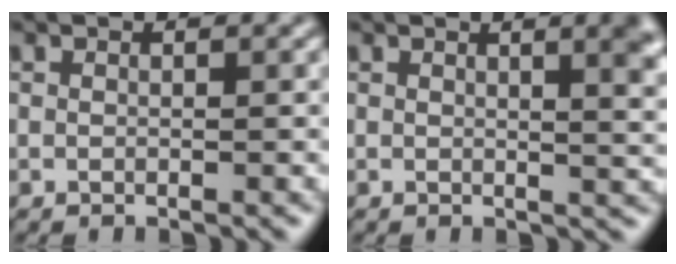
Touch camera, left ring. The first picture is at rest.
{"total": 5.7, "force": [2.4, 2.3, 4.6], "torque": [-0.014, 0.020, 0.025]}